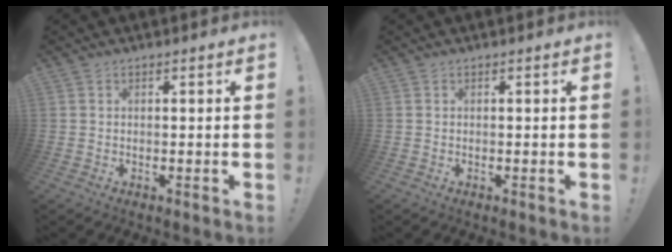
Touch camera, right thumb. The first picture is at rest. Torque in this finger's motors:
{"motor_torque": [-0.01, 0.00, -0.04, 0.15, 0.00]}